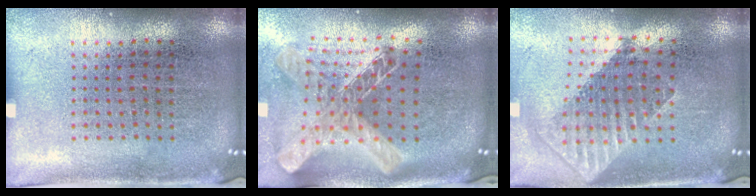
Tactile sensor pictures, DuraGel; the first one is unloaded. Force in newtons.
{"total": 2.1, "press": 1.6, "slide": 1.3}
{"total": 1.8, "press": 1.4, "slide": 1.1}